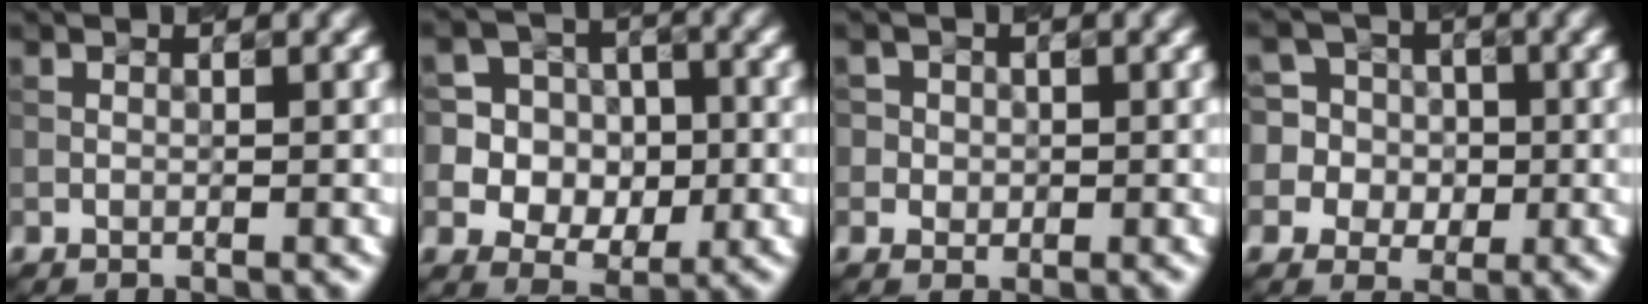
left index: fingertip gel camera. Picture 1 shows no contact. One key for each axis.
{"total": 9.1, "fx": 0.1, "fy": 8.5, "fz": 3.4, "tx": -0.100, "ty": 0.039, "tz": -0.002}
{"total": 2.9, "fx": 1.0, "fy": 2.5, "fz": 1.0, "tx": -0.011, "ty": 0.013, "tz": 0.007}
{"total": 7.8, "fx": 1.2, "fy": 7.4, "fz": 2.1, "tx": -0.066, "ty": 0.046, "tz": 0.014}